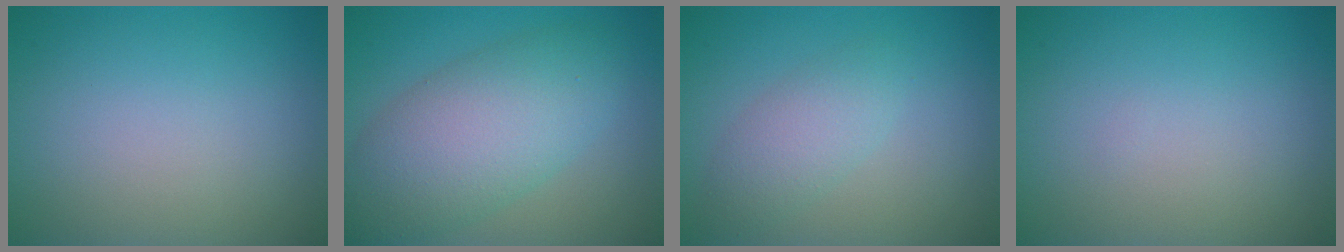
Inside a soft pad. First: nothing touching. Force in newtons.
{"total": 7.9, "press": 7.9, "slide": 0.3}
{"total": 2.8, "press": 2.8, "slide": 0.2}
{"total": 0.0}